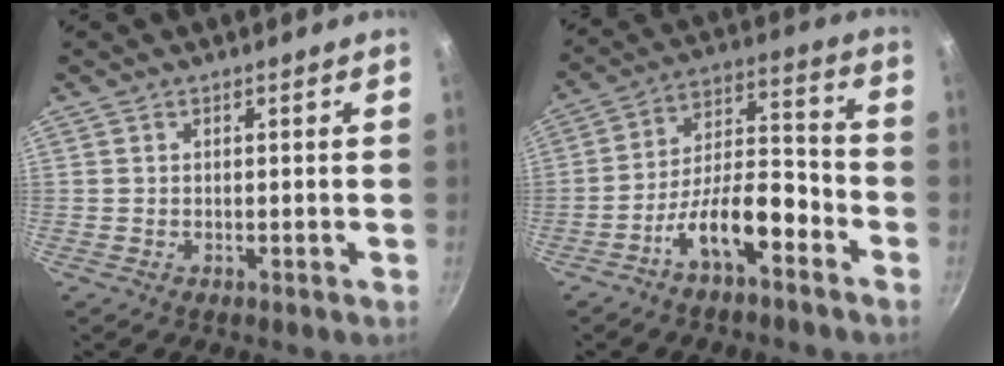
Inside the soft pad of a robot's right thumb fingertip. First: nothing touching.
{"total": 12.7, "force": [-7.1, 5.0, 9.3], "torque": [-0.135, 0.068, -0.128]}